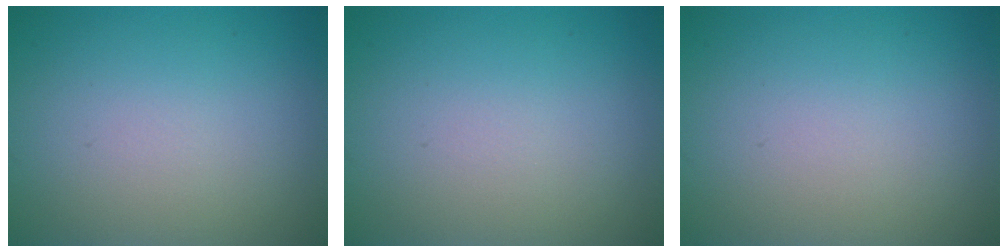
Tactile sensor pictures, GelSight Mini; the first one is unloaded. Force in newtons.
{"total": 0.0}
{"total": 0.0}